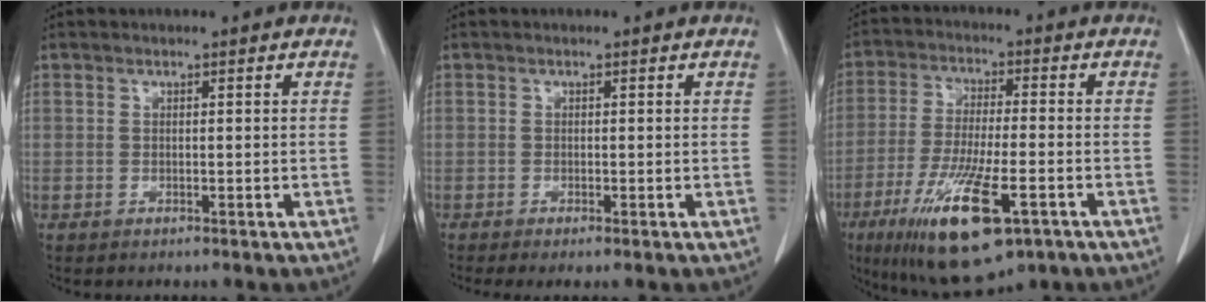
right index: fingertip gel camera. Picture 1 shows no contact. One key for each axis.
{"total": 1.5, "fx": -1.0, "fy": 0.1, "fz": 1.1, "tx": -0.020, "ty": -0.005, "tz": -0.018}
{"total": 15.8, "fx": -7.7, "fy": 3.5, "fz": 13.3, "tx": -0.265, "ty": -0.035, "tz": -0.125}